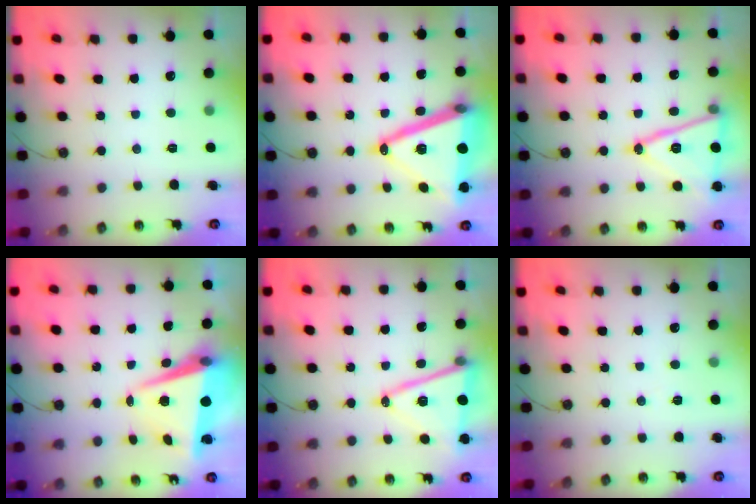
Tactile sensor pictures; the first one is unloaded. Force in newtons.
{"total": 23.9, "press": 23.6, "slide": 3.7}
{"total": 17.1, "press": 16.8, "slide": 3.4}
{"total": 8.7, "press": 8.3, "slide": 2.5}
{"total": 15.5, "press": 15.0, "slide": 4.1}
{"total": 5.4, "press": 3.1, "slide": 4.5}